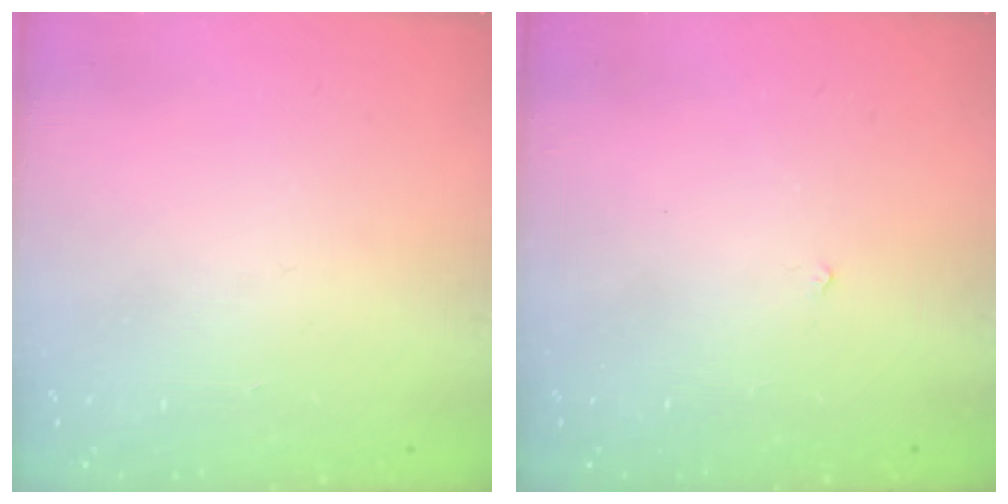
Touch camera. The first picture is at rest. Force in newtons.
{"total": 2.1, "press": 2.1, "slide": 0.4}